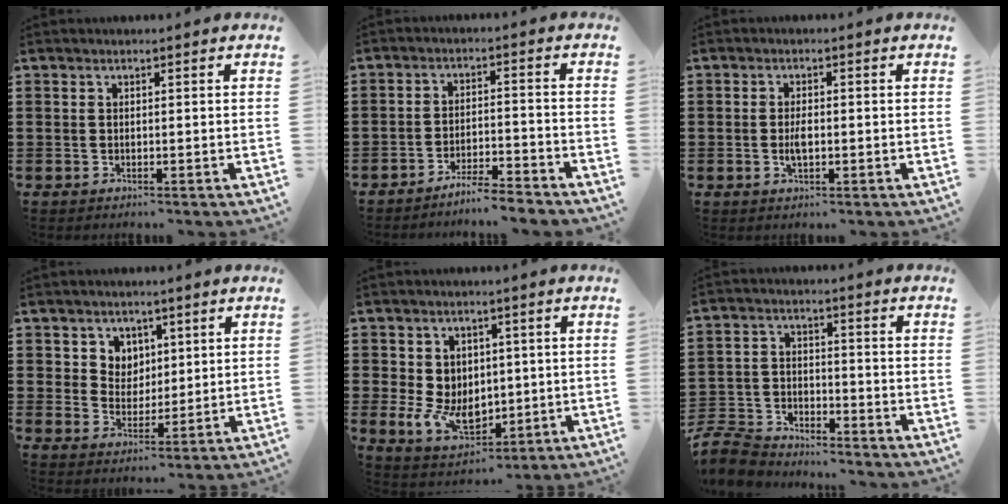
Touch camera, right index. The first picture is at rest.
{"total": 4.5, "force": [-4.4, -0.4, 1.1], "torque": [-0.020, -0.004, -0.086]}
{"total": 2.7, "force": [-0.3, 1.1, 2.5], "torque": [-0.053, -0.003, -0.008]}
{"total": 4.6, "force": [2.5, 3.9, 0.2], "torque": [-0.028, 0.009, 0.046]}
{"total": 6.9, "force": [-0.3, 5.6, 4.1], "torque": [-0.100, 0.005, -0.006]}
{"total": 6.8, "force": [-6.5, 1.7, 1.0], "torque": [-0.037, 0.010, -0.133]}